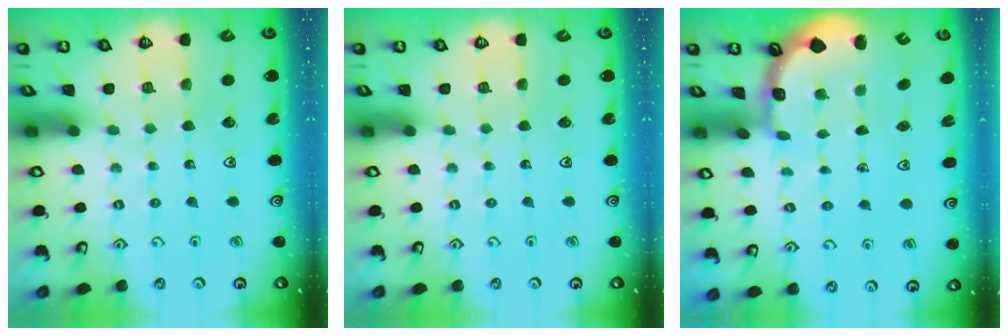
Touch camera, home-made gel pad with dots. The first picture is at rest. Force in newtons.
{"total": 0.0}
{"total": 1.2, "press": 1.1, "slide": 0.5}